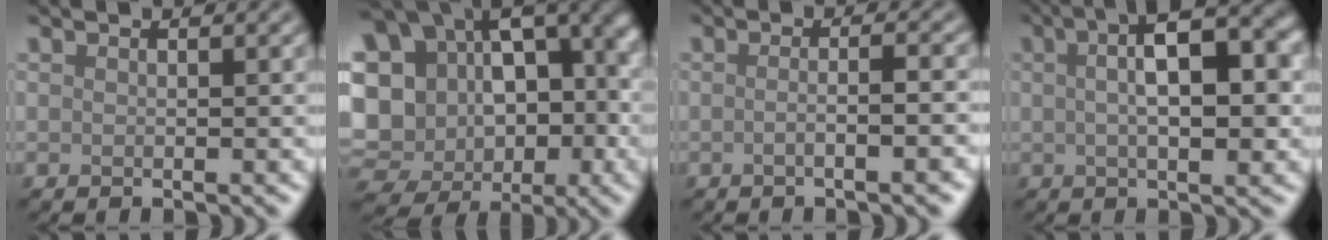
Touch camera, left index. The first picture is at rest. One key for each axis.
{"total": 20.2, "fx": 0.6, "fy": 16.5, "fz": 11.7, "tx": -0.203, "ty": 0.039, "tz": 0.011}
{"total": 4.1, "fx": -0.6, "fy": 1.5, "fz": 3.7, "tx": -0.021, "ty": 0.005, "tz": -0.022}
{"total": 8.1, "fx": 1.7, "fy": 2.7, "fz": 7.5, "tx": -0.108, "ty": 0.019, "tz": 0.018}